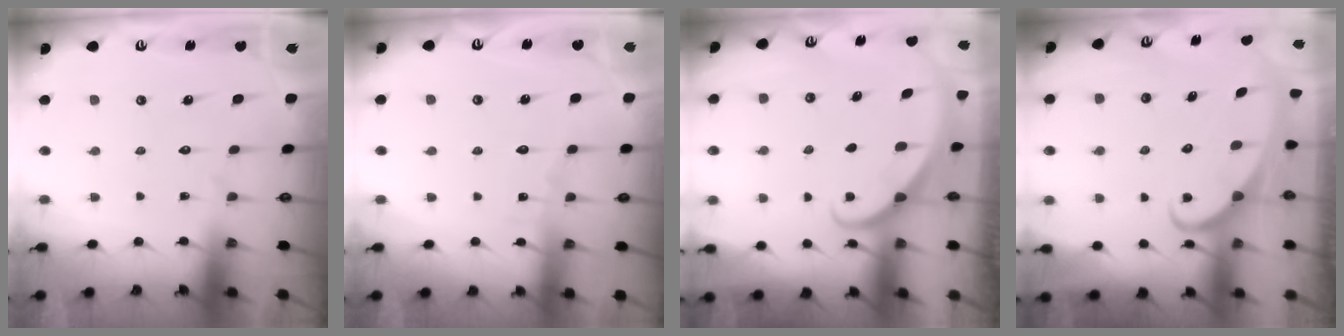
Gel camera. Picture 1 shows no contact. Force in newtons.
{"total": 4.1, "press": 4.1, "slide": 0.4}
{"total": 2.9, "press": 2.9, "slide": 0.2}
{"total": 2.6, "press": 2.6, "slide": 0.3}